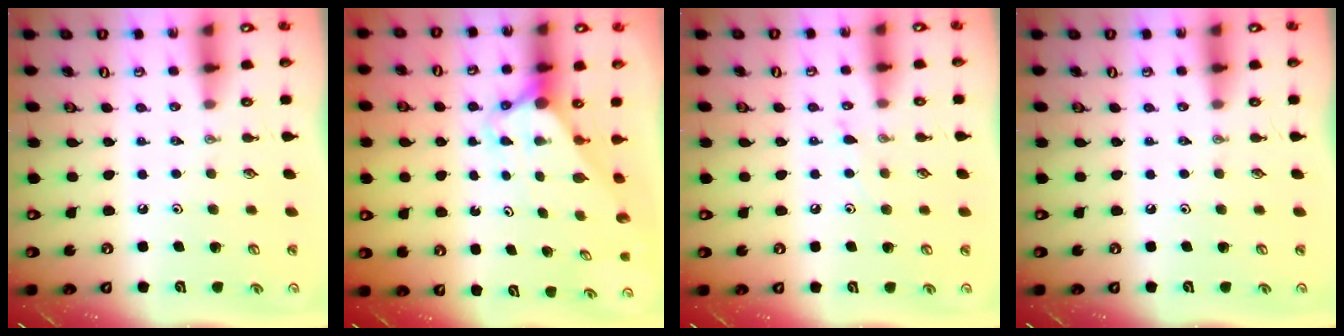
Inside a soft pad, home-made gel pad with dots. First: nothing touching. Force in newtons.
{"total": 2.9, "press": 2.9, "slide": 0.3}
{"total": 6.9, "press": 6.9, "slide": 0.8}
{"total": 0.0}